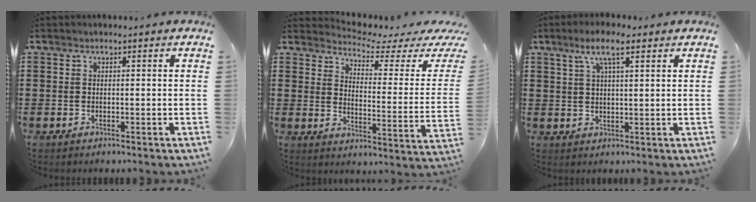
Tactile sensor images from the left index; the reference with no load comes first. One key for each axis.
{"total": 3.9, "fx": 3.4, "fy": 0.5, "fz": 1.7, "tx": -0.041, "ty": -0.035, "tz": 0.049}
{"total": 6.1, "fx": 3.6, "fy": 1.3, "fz": 4.8, "tx": -0.094, "ty": 0.005, "tz": 0.060}